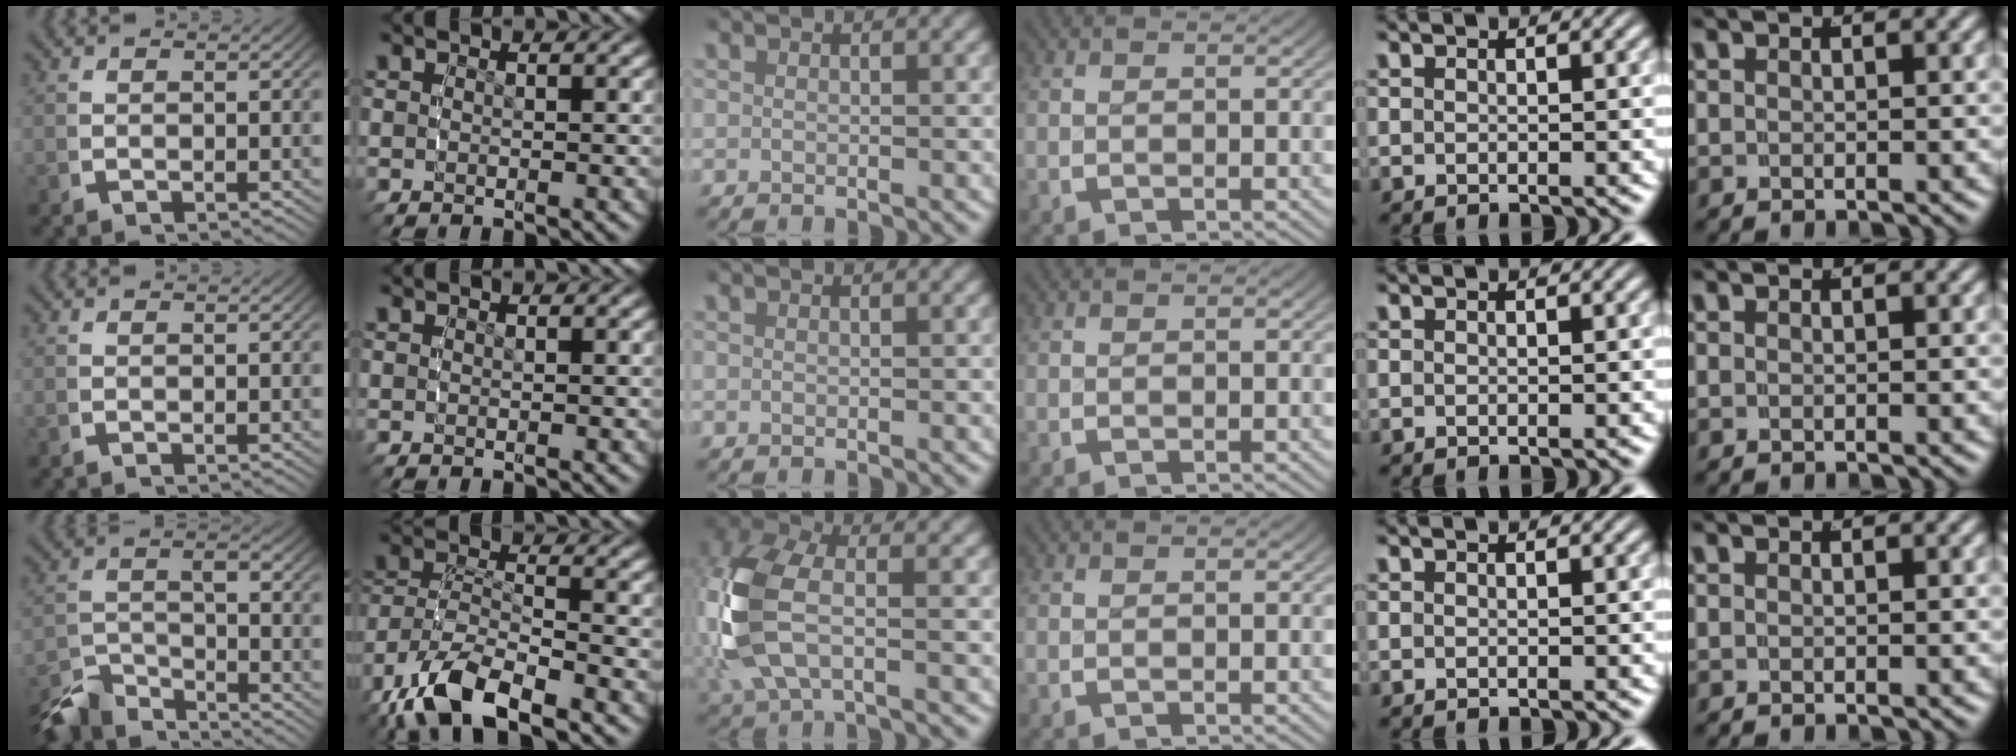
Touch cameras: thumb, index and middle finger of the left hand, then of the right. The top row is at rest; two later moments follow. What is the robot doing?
{"motion": "grasp_and_lifting", "object": "bottle cap"}